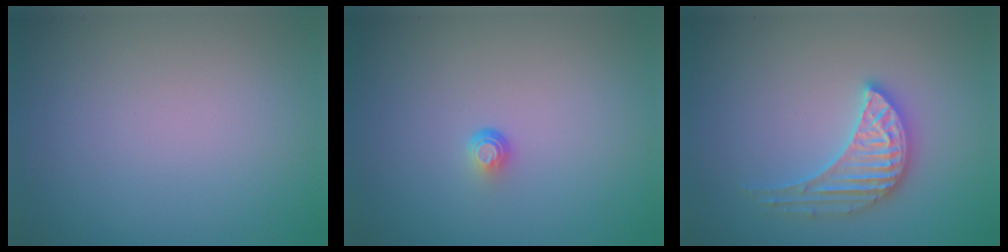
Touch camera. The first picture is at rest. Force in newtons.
{"total": 0.9, "press": 0.5, "slide": 0.7}
{"total": 3.9, "press": 3.9, "slide": 0.5}